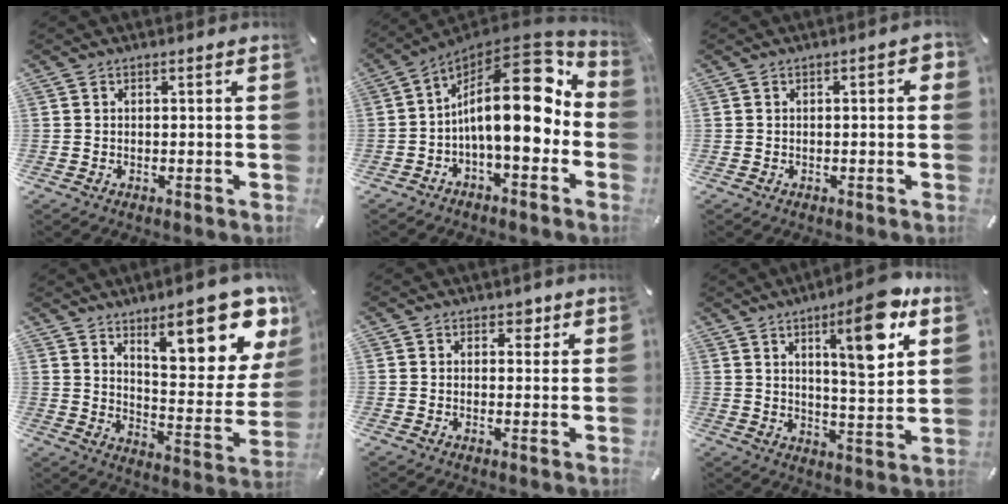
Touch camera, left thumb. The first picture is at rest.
{"total": 20.9, "force": [2.1, 9.4, 18.5], "torque": [-0.292, -0.040, 0.031]}
{"total": 2.1, "force": [-0.2, 0.8, 1.9], "torque": [-0.026, 0.002, -0.007]}
{"total": 20.1, "force": [12.8, 7.2, 13.7], "torque": [-0.168, -0.100, 0.206]}
{"total": 2.9, "force": [1.6, 2.1, 1.2], "torque": [0.005, -0.005, 0.021]}
{"total": 14.8, "force": [7.8, 3.9, 12.0], "torque": [-0.167, -0.039, 0.118]}